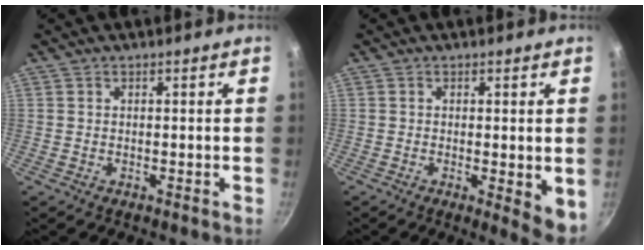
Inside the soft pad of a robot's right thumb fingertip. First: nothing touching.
{"total": 5.5, "force": [-0.6, 1.7, 5.2], "torque": [-0.060, -0.012, -0.006]}